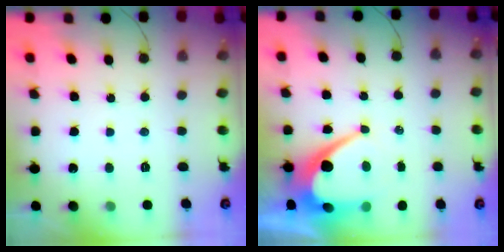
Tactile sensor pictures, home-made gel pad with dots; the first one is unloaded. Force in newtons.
{"total": 11.7, "press": 11.6, "slide": 1.3}